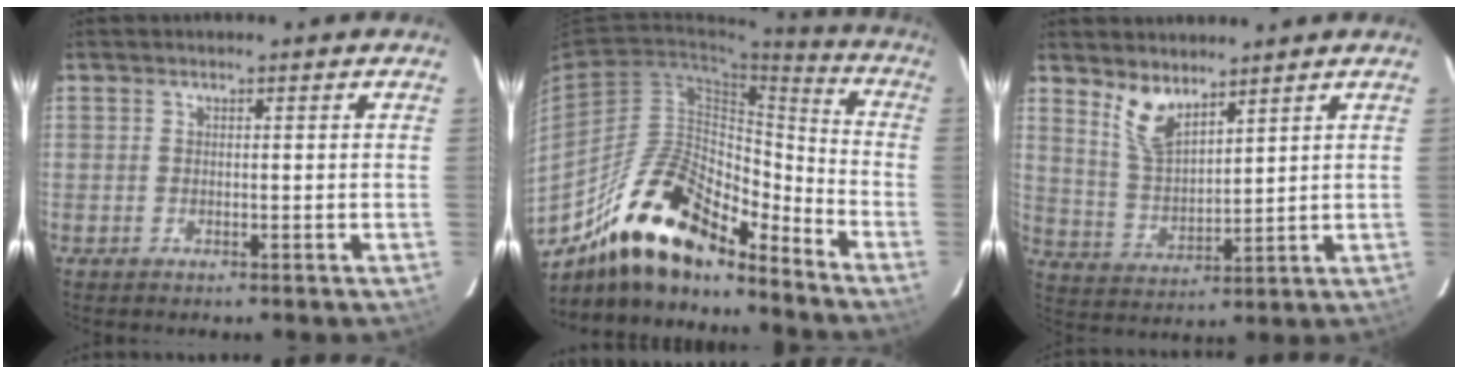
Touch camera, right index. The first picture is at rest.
{"total": 20.0, "force": [-15.3, 7.1, 10.7], "torque": [-0.194, 0.014, -0.269]}
{"total": 7.1, "force": [5.2, 2.6, 4.1], "torque": [-0.079, -0.005, 0.112]}